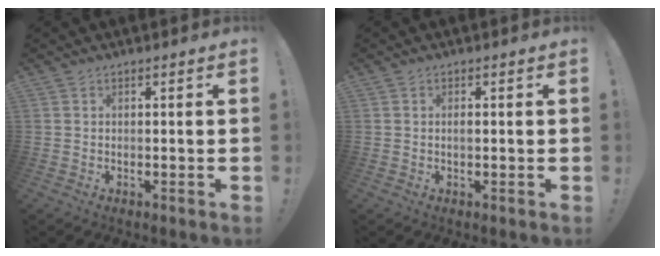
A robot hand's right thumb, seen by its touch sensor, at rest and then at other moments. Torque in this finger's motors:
{"motor_torque": [-0.04, 0.50, 0.27, -0.35, 0.00]}